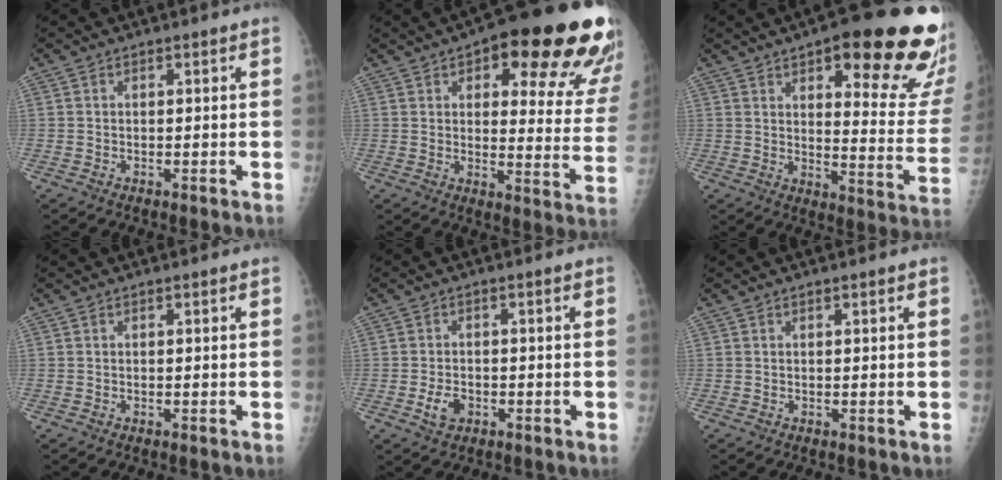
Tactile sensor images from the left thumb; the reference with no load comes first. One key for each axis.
{"total": 25.4, "fx": 14.9, "fy": 8.4, "fz": 18.7, "tx": -0.193, "ty": -0.052, "tz": 0.181}
{"total": 25.3, "fx": 14.0, "fy": 7.1, "fz": 19.9, "tx": -0.206, "ty": -0.062, "tz": 0.185}
{"total": 0.0}
{"total": 3.4, "fx": -1.3, "fy": 2.3, "fz": 2.1, "tx": -0.036, "ty": 0.006, "tz": -0.021}
{"total": 0.5, "fx": 0.3, "fy": 0.1, "fz": 0.4, "tx": -0.006, "ty": 0.001, "tz": 0.004}